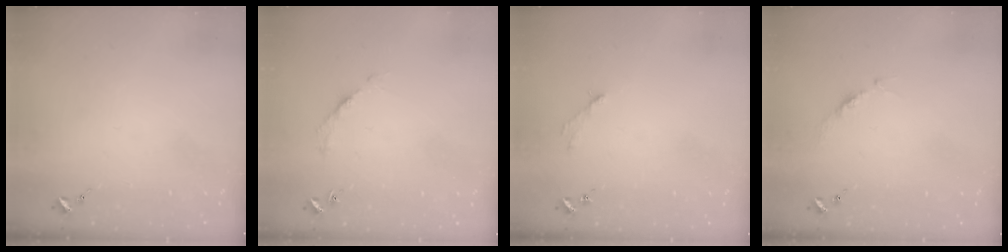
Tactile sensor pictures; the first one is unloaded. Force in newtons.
{"total": 2.7, "press": 2.7, "slide": 0.4}
{"total": 2.8, "press": 2.8, "slide": 0.4}
{"total": 3.7, "press": 3.7, "slide": 0.5}